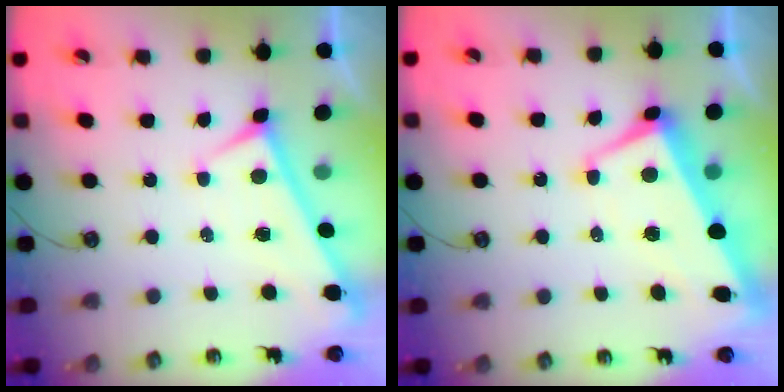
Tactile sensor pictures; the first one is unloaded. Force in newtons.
{"total": 1.7, "press": 1.1, "slide": 1.3}